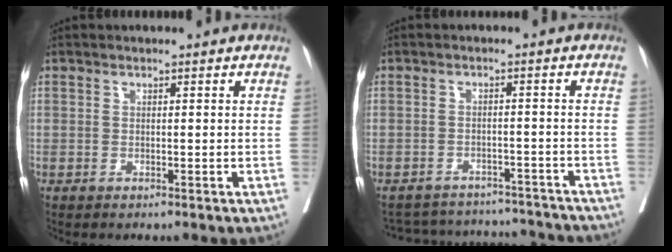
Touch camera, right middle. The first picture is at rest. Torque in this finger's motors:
{"motor_torque": [-0.55, -0.60, -0.22, -0.03]}